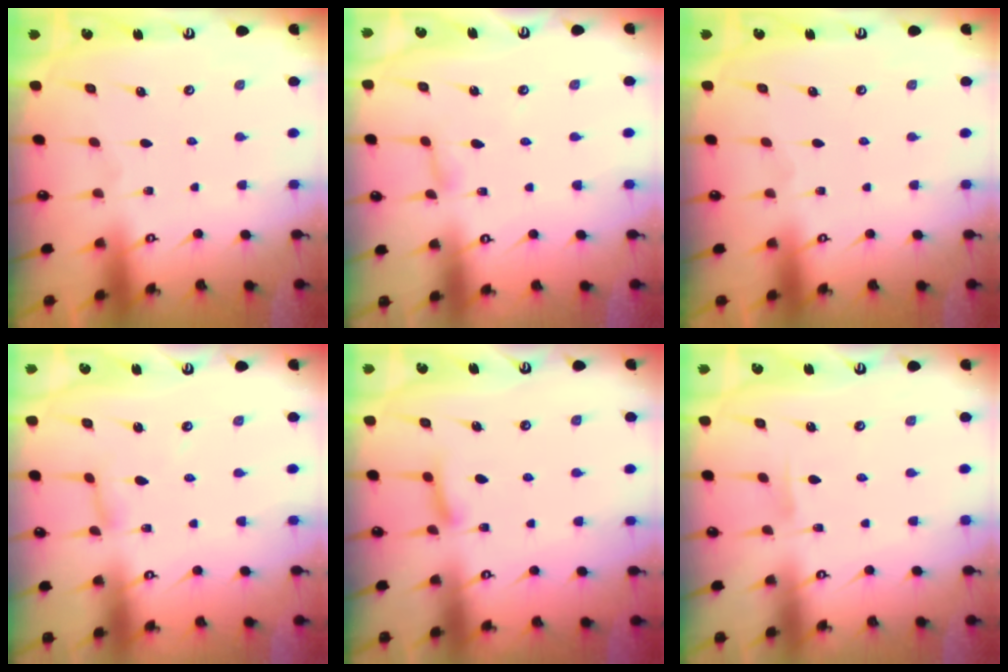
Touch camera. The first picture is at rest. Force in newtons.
{"total": 2.7, "press": 2.6, "slide": 0.2}
{"total": 0.0}
{"total": 2.8, "press": 2.8, "slide": 0.2}
{"total": 7.7, "press": 7.6, "slide": 0.8}
{"total": 3.0, "press": 3.0, "slide": 0.4}